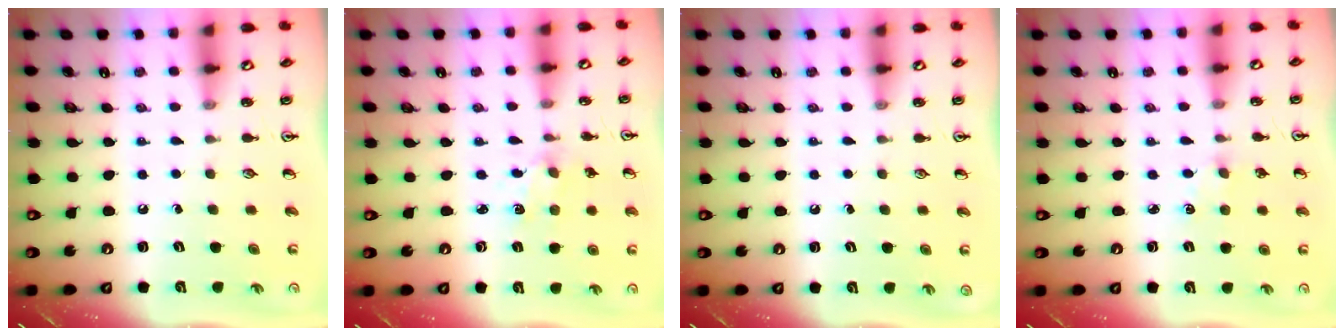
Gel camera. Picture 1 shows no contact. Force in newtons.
{"total": 1.5, "press": 1.4, "slide": 0.5}
{"total": 0.0}
{"total": 1.7, "press": 1.6, "slide": 0.3}